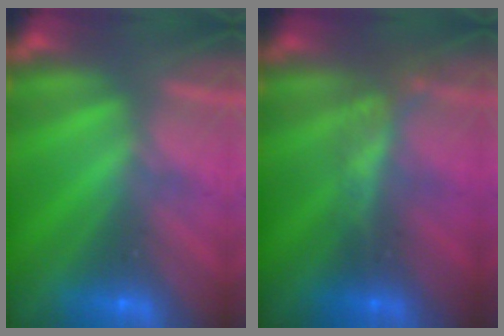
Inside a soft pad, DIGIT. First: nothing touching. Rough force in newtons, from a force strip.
{"total": 2.1}